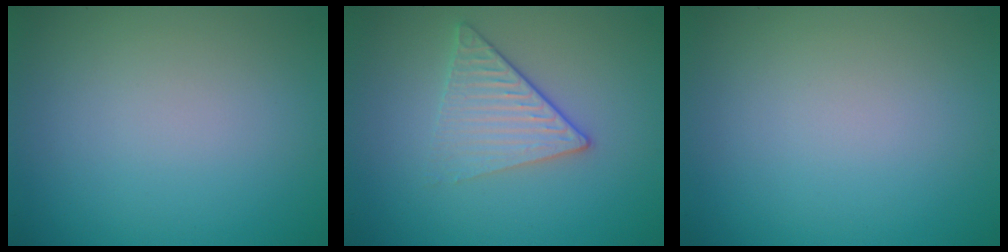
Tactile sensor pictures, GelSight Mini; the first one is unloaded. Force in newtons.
{"total": 3.3, "press": 2.8, "slide": 1.8}
{"total": 0.0}